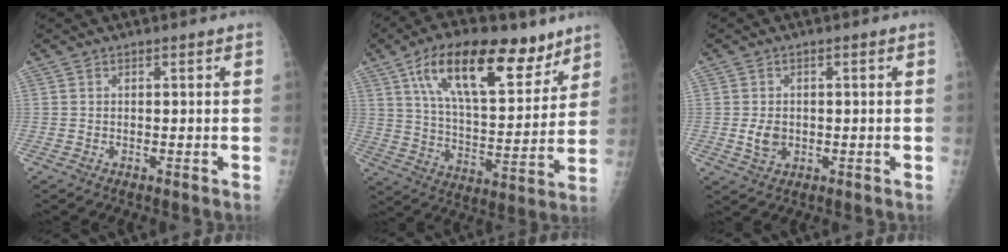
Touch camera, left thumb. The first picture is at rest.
{"total": 21.9, "force": [12.5, 9.6, 15.2], "torque": [-0.208, -0.044, 0.212]}
{"total": 3.4, "force": [-0.5, 2.6, 2.0], "torque": [-0.030, -0.003, -0.003]}